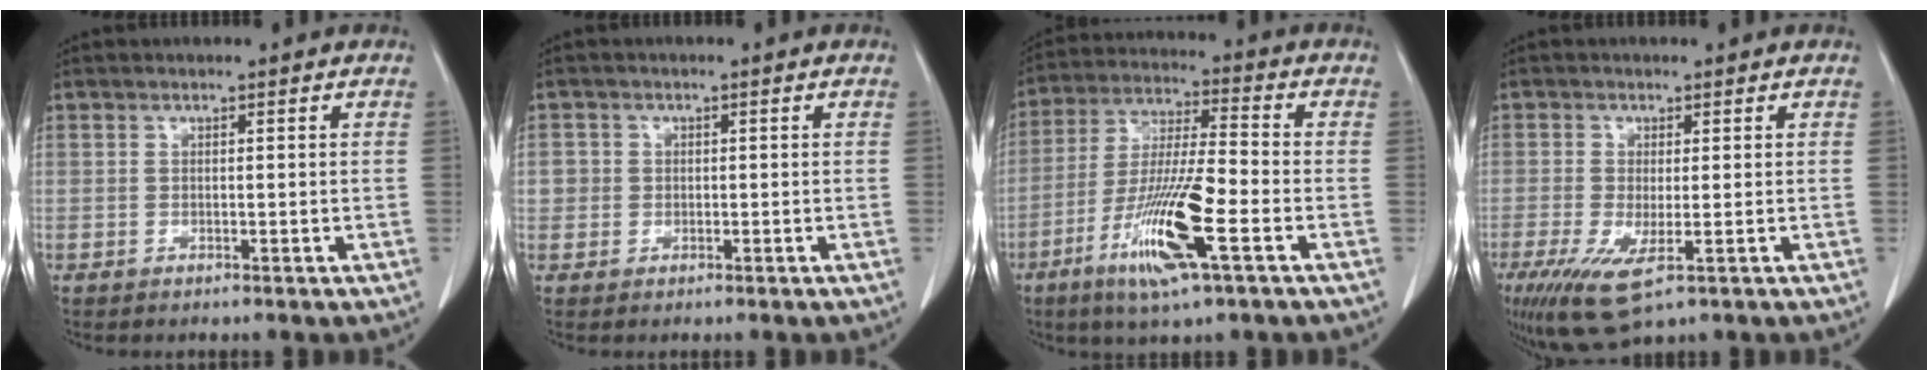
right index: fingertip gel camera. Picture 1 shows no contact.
{"total": 2.0, "force": [0.0, 2.0, 0.3], "torque": [0.007, 0.007, 0.000]}
{"total": 14.4, "force": [-5.9, 1.1, 13.0], "torque": [-0.259, -0.020, -0.108]}
{"total": 7.8, "force": [-3.4, 2.1, 6.7], "torque": [-0.122, -0.024, -0.052]}